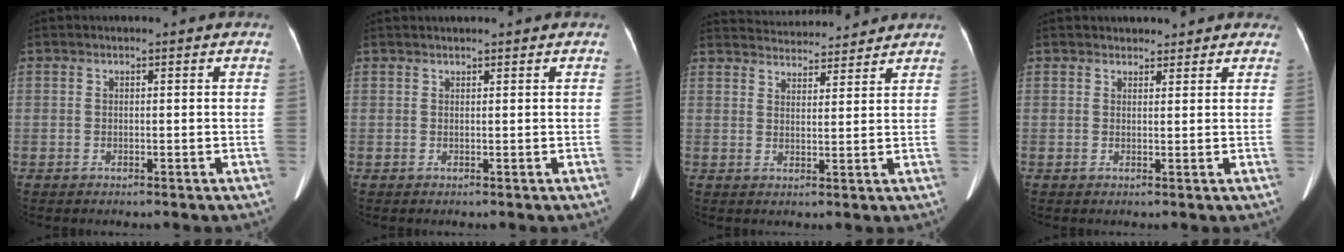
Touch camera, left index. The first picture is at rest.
{"total": 3.4, "force": [3.2, 0.1, 1.3], "torque": [-0.014, 0.020, 0.038]}
{"total": 11.5, "force": [11.0, 1.8, 2.5], "torque": [-0.035, 0.017, 0.155]}
{"total": 4.9, "force": [4.4, 2.0, 0.9], "torque": [0.008, 0.005, 0.045]}